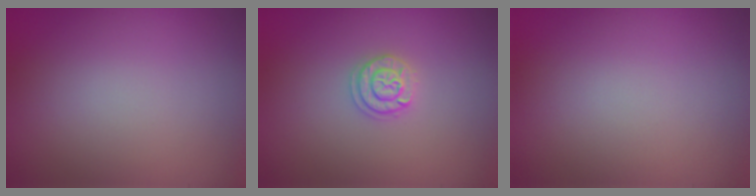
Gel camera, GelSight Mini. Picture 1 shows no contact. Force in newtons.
{"total": 1.8, "press": 1.8, "slide": 0.3}
{"total": 0.0}